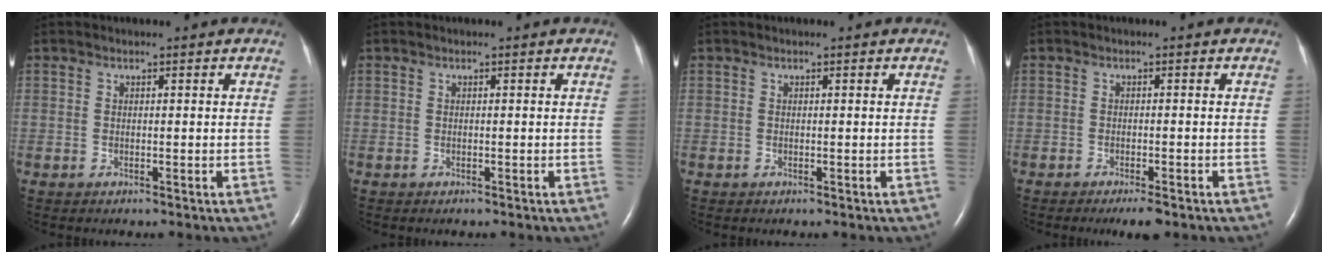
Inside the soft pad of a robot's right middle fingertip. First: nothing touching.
{"total": 0.0}
{"total": 0.0}
{"total": 2.9, "force": [-2.1, 0.5, 2.0], "torque": [-0.030, -0.004, -0.030]}